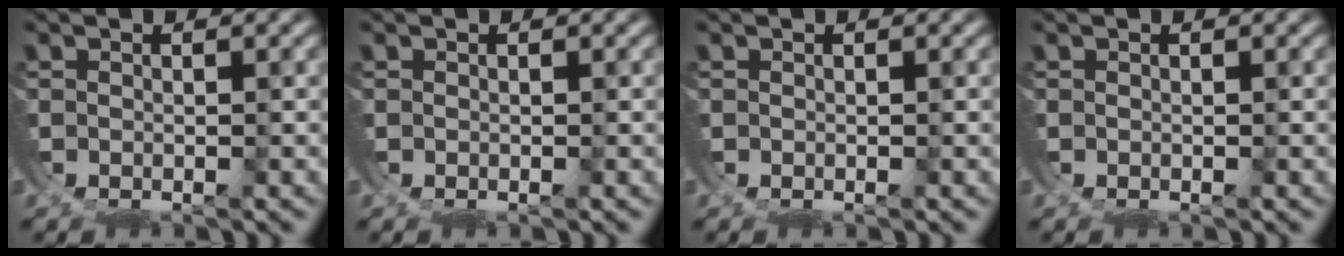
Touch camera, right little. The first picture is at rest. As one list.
[{"total": 0.0}, {"total": 0.0}, {"total": 0.0}]